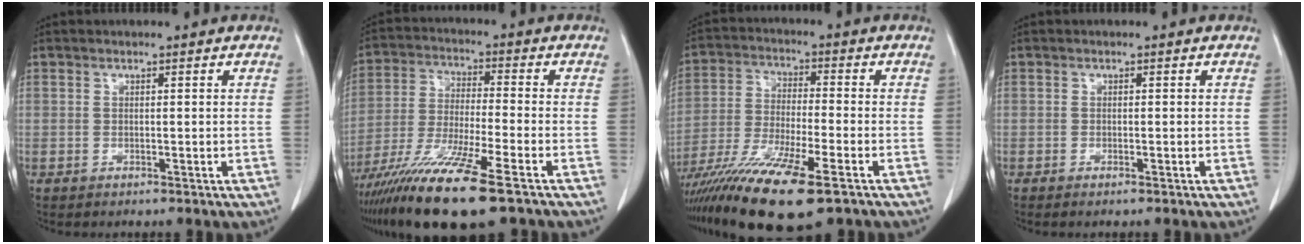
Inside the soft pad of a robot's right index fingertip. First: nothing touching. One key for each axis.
{"total": 14.6, "fx": -9.8, "fy": 0.1, "fz": 10.7, "tx": -0.217, "ty": -0.043, "tz": -0.180}
{"total": 16.6, "fx": -11.1, "fy": 1.9, "fz": 12.2, "tx": -0.236, "ty": -0.041, "tz": -0.199}
{"total": 0.6, "fx": -0.4, "fy": 0.0, "fz": 0.5, "tx": -0.009, "ty": 0.000, "tz": -0.006}